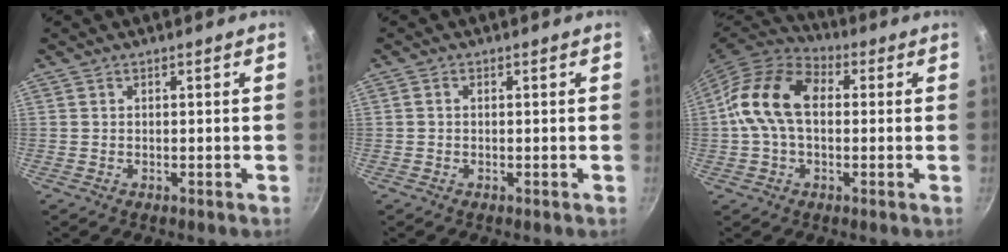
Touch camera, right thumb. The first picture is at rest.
{"total": 0.6, "force": [0.0, 0.5, 0.4], "torque": [-0.008, 0.005, 0.000]}
{"total": 14.6, "force": [1.0, 9.7, 10.8], "torque": [-0.177, 0.031, -0.004]}